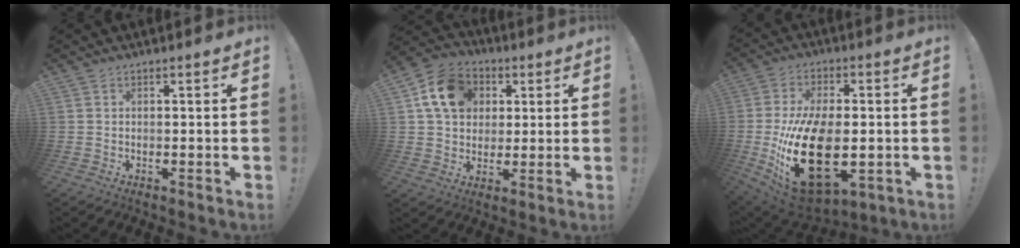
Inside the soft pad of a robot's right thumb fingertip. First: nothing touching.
{"total": 14.6, "force": [4.5, 11.7, 7.5], "torque": [-0.113, 0.004, 0.093]}
{"total": 26.2, "force": [-4.0, 14.4, 21.5], "torque": [-0.422, 0.001, -0.049]}